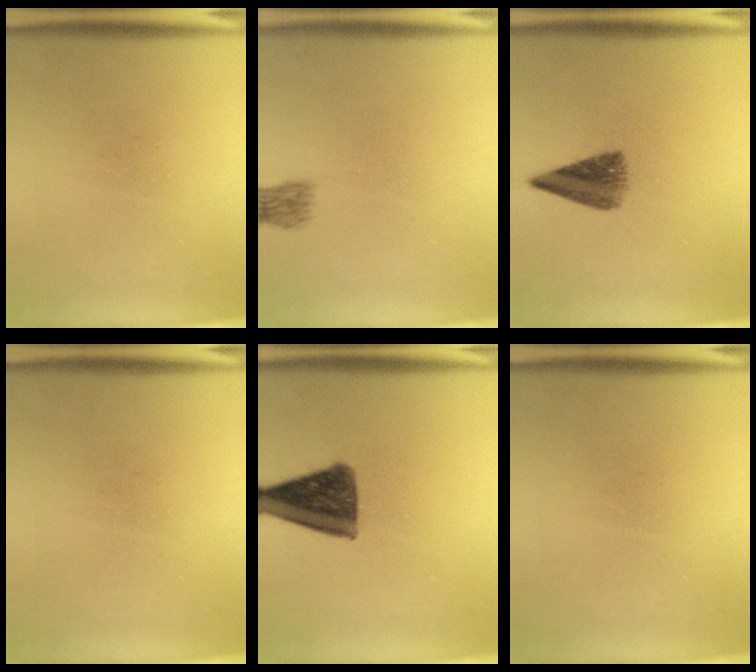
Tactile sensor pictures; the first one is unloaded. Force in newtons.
{"total": 2.1}
{"total": 5.6}
{"total": 0.0}
{"total": 11.8}
{"total": 0.0}